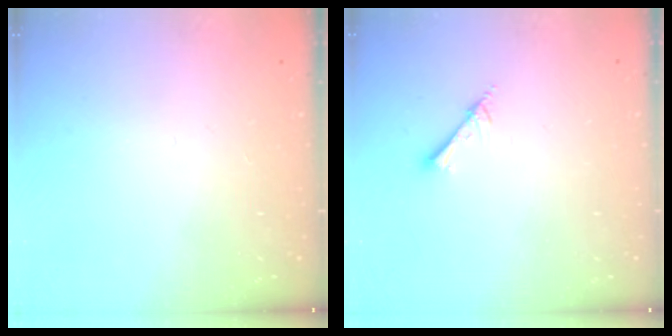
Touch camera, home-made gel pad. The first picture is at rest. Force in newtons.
{"total": 2.2, "press": 2.2, "slide": 0.3}